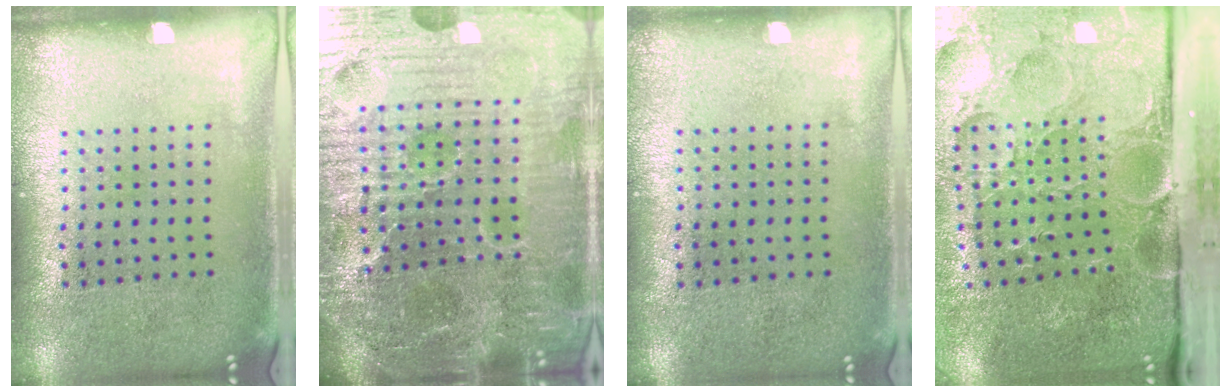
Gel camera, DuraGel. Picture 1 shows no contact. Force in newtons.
{"total": 7.3, "press": 6.6, "slide": 3.1}
{"total": 0.0}
{"total": 5.3, "press": 4.2, "slide": 3.3}